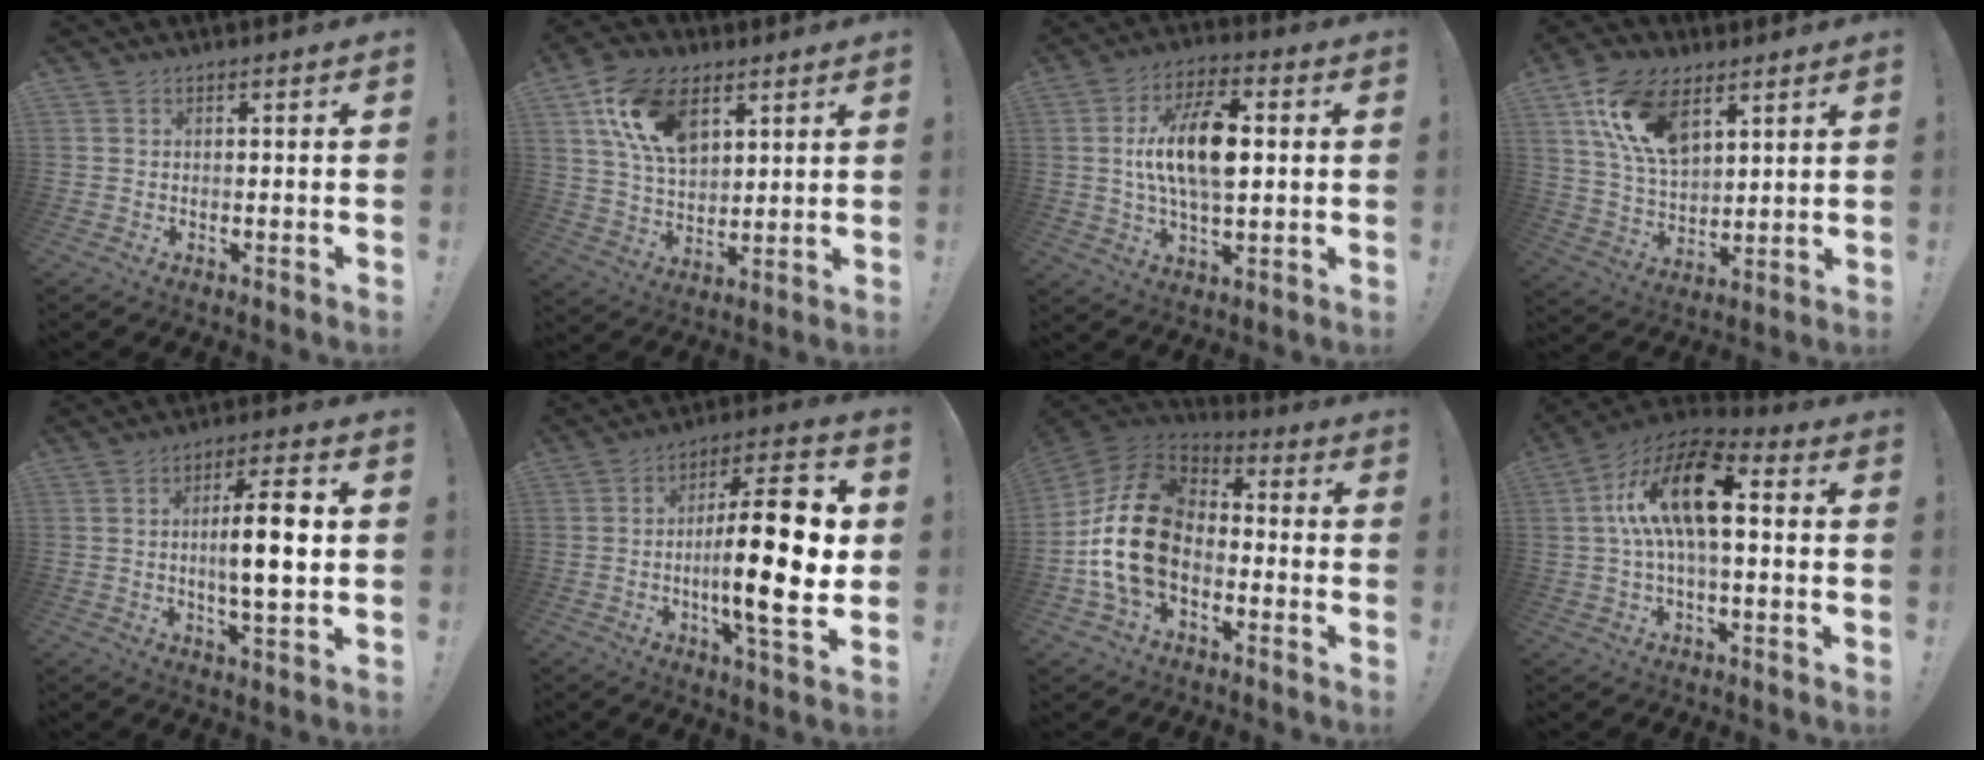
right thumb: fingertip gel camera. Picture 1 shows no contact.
{"total": 17.2, "force": [7.8, 10.5, 11.1], "torque": [-0.206, -0.022, 0.147]}
{"total": 15.9, "force": [1.7, 8.4, 13.4], "torque": [-0.234, 0.004, 0.026]}
{"total": 17.0, "force": [8.6, 9.8, 10.9], "torque": [-0.214, -0.030, 0.161]}
{"total": 10.5, "force": [0.4, 2.2, 10.2], "torque": [-0.172, 0.005, -0.002]}
{"total": 21.3, "force": [-1.1, 5.6, 20.6], "torque": [-0.328, -0.002, -0.022]}
{"total": 20.1, "force": [-3.1, 13.4, 14.7], "torque": [-0.281, 0.033, -0.045]}
{"total": 17.5, "force": [3.1, 7.5, 15.5], "torque": [-0.282, 0.002, 0.050]}